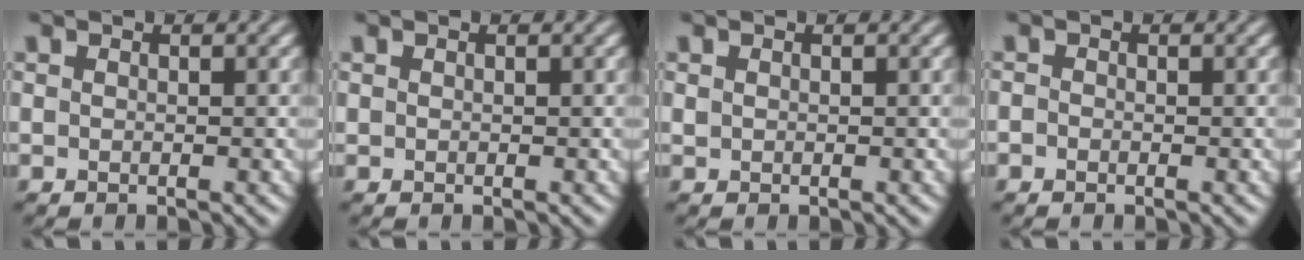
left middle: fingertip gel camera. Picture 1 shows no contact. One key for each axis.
{"total": 0.0}
{"total": 0.0}
{"total": 0.6, "fx": -0.6, "fy": 0.2, "fz": -0.1, "tx": 0.009, "ty": -0.001, "tz": -0.020}